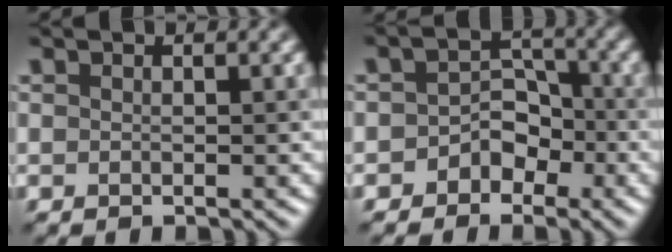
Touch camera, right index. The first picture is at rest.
{"total": 2.3, "force": [-1.3, 1.8, 0.7], "torque": [-0.010, 0.009, -0.021]}